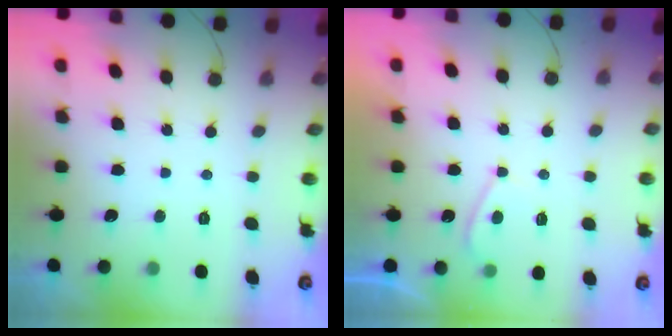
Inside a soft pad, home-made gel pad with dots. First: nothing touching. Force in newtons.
{"total": 3.1, "press": 3.0, "slide": 0.8}